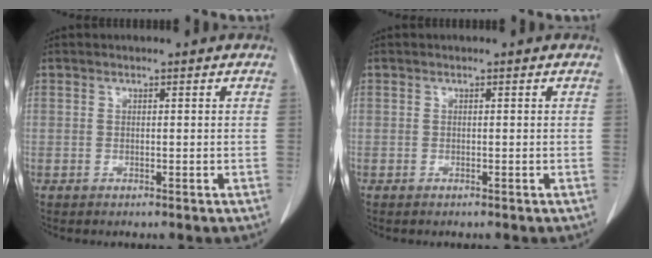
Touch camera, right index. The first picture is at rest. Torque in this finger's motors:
{"motor_torque": [0.07, -0.04, -0.03, 0.01]}